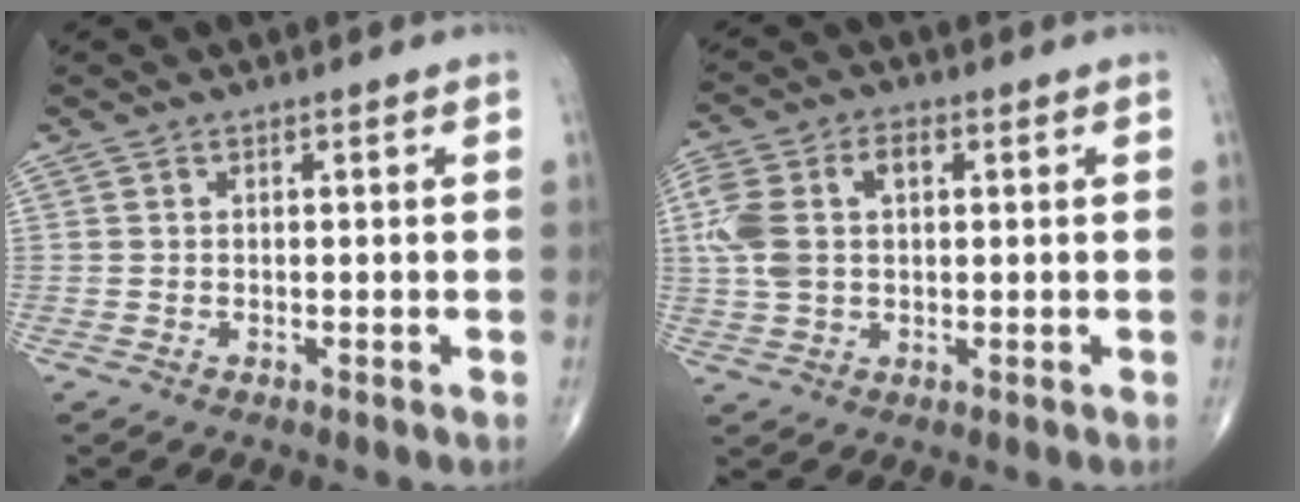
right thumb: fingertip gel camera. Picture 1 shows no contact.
{"total": 9.8, "force": [1.7, 6.1, 7.5], "torque": [-0.175, 0.024, 0.037]}